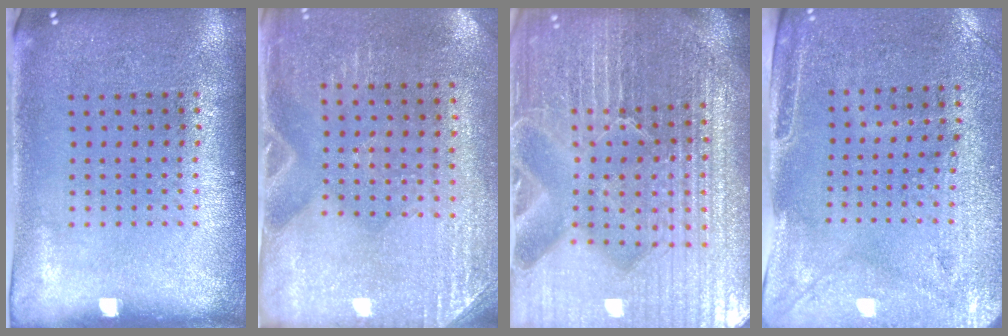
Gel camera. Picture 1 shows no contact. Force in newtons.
{"total": 2.8, "press": 2.5, "slide": 1.3}
{"total": 6.7, "press": 5.8, "slide": 3.3}
{"total": 3.0, "press": 2.5, "slide": 1.5}